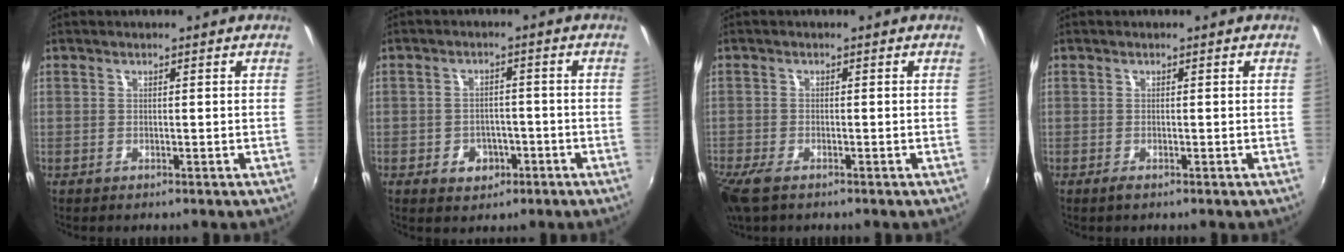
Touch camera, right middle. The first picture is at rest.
{"total": 5.1, "force": [-2.3, 4.2, 1.5], "torque": [-0.040, 0.007, -0.023]}
{"total": 5.4, "force": [-3.7, 2.1, 3.3], "torque": [-0.086, -0.022, -0.074]}
{"total": 0.6, "force": [-0.5, 0.1, 0.4], "torque": [-0.008, -0.003, -0.010]}